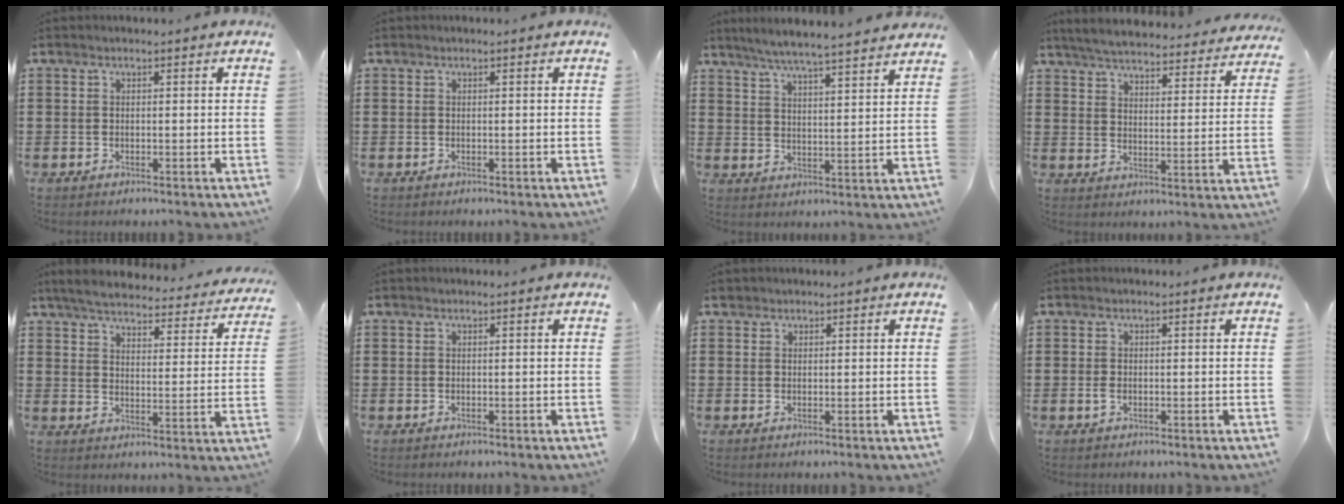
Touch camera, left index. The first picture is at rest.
{"total": 0.0}
{"total": 5.5, "force": [5.1, -0.6, 2.0], "torque": [-0.056, -0.029, 0.087]}
{"total": 5.4, "force": [5.3, -0.1, 1.0], "torque": [-0.046, -0.036, 0.089]}
{"total": 5.1, "force": [4.9, 0.2, 1.4], "torque": [-0.052, -0.035, 0.080]}
{"total": 0.0}
{"total": 1.0, "force": [0.8, 0.5, 0.1], "torque": [-0.005, 0.003, 0.017]}
{"total": 1.0, "force": [-0.3, 0.5, 0.9], "torque": [-0.025, -0.003, -0.008]}